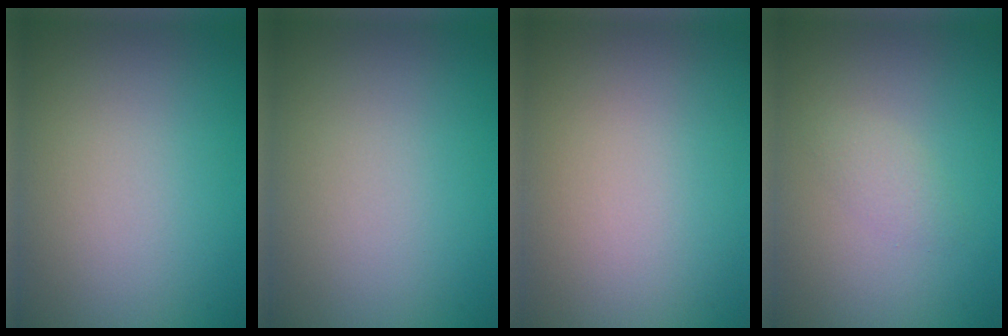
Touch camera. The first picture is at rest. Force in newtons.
{"total": 0.0}
{"total": 0.0}
{"total": 1.2, "press": 1.2, "slide": 0.1}